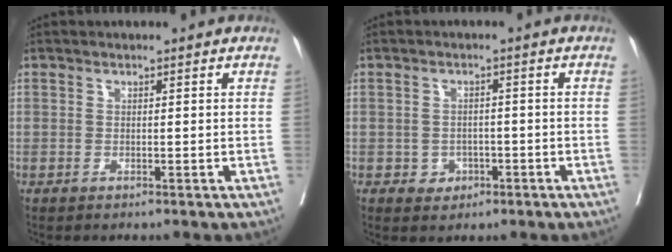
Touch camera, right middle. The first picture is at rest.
{"total": 2.7, "force": [-1.0, 2.3, 1.0], "torque": [-0.006, 0.008, -0.009]}